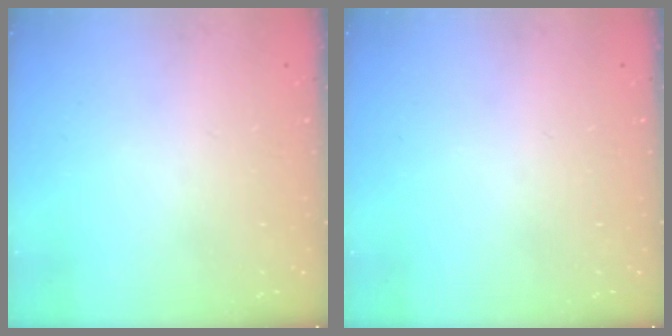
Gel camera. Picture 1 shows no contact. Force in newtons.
{"total": 0.0}